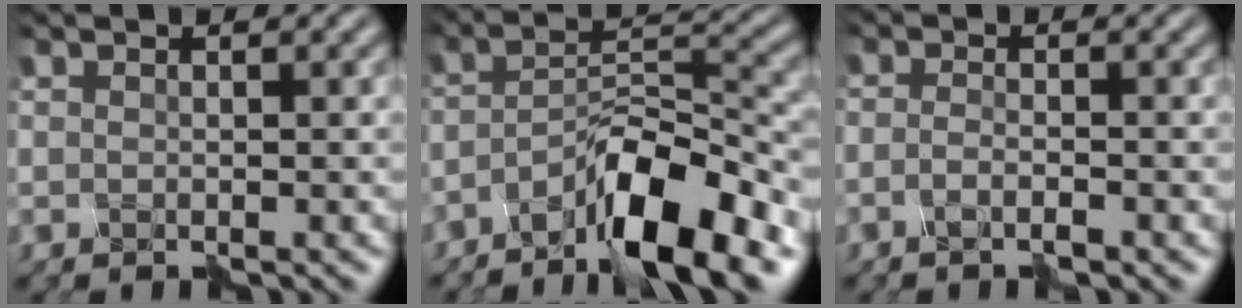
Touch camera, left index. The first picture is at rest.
{"total": 8.5, "force": [-5.7, 1.7, 6.0], "torque": [-0.101, 0.011, -0.103]}
{"total": 1.6, "force": [-1.4, 0.0, 0.7], "torque": [-0.021, -0.003, -0.030]}